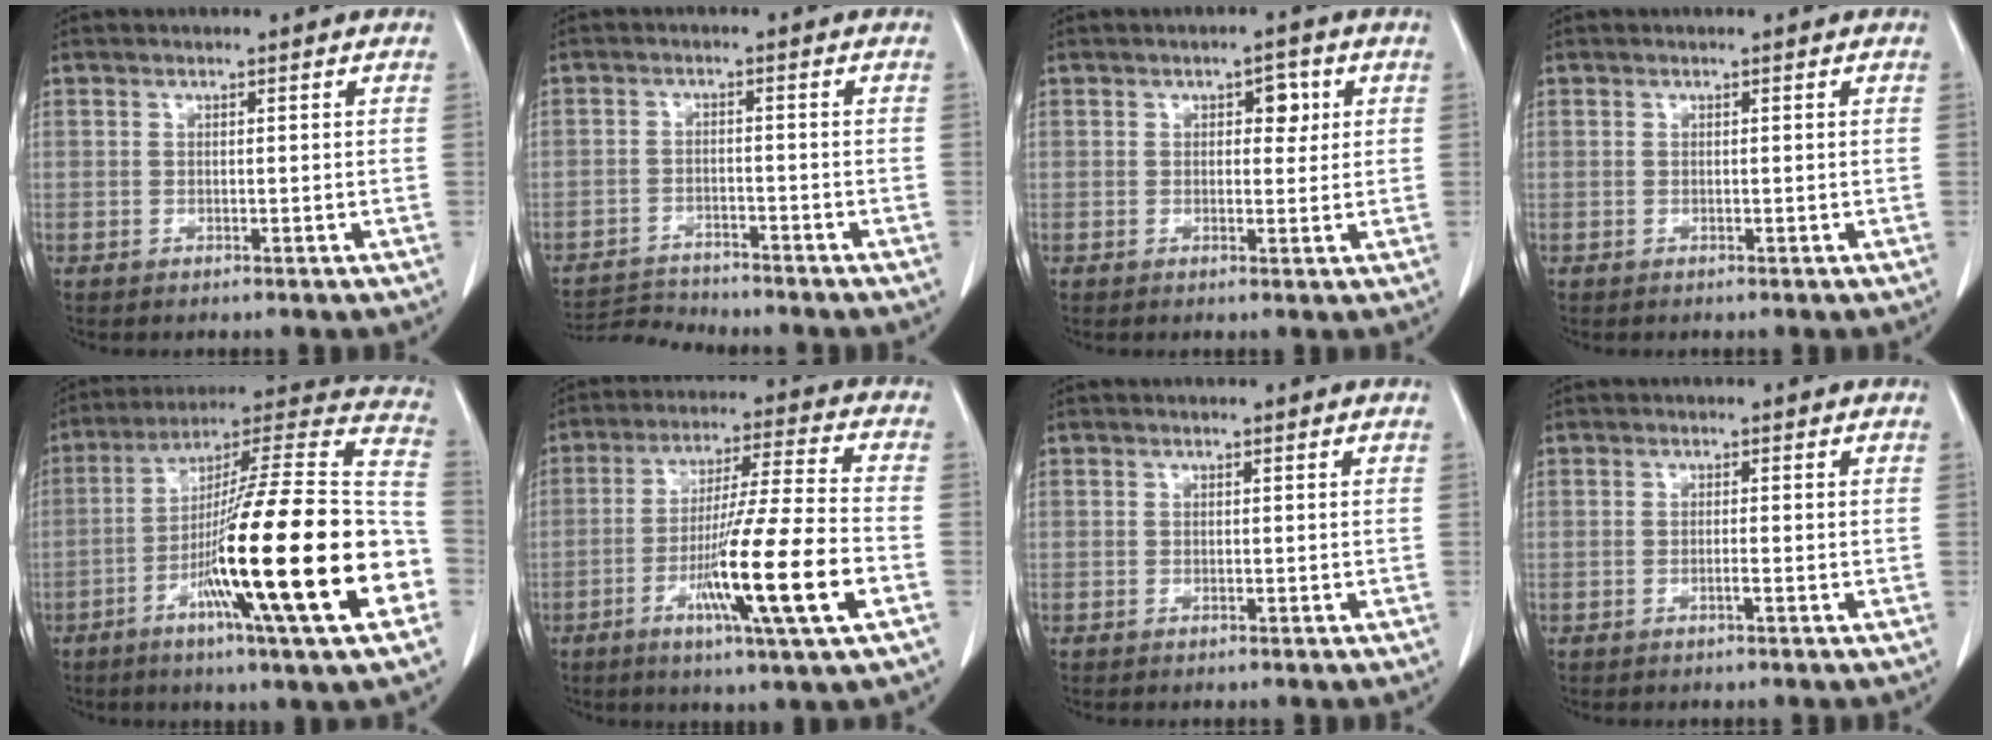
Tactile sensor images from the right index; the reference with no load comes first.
{"total": 6.2, "force": [-6.2, 0.2, 0.2], "torque": [-0.006, -0.009, -0.106]}
{"total": 3.0, "force": [1.0, 1.8, 2.3], "torque": [-0.026, 0.008, 0.012]}
{"total": 0.0}
{"total": 28.0, "force": [-8.4, 0.5, 26.7], "torque": [-0.369, -0.022, -0.153]}
{"total": 16.0, "force": [-5.6, -0.7, 15.0], "torque": [-0.270, -0.019, -0.098]}
{"total": 0.0}
{"total": 0.8, "force": [-0.4, -0.2, 0.7], "torque": [-0.012, 0.001, -0.007]}